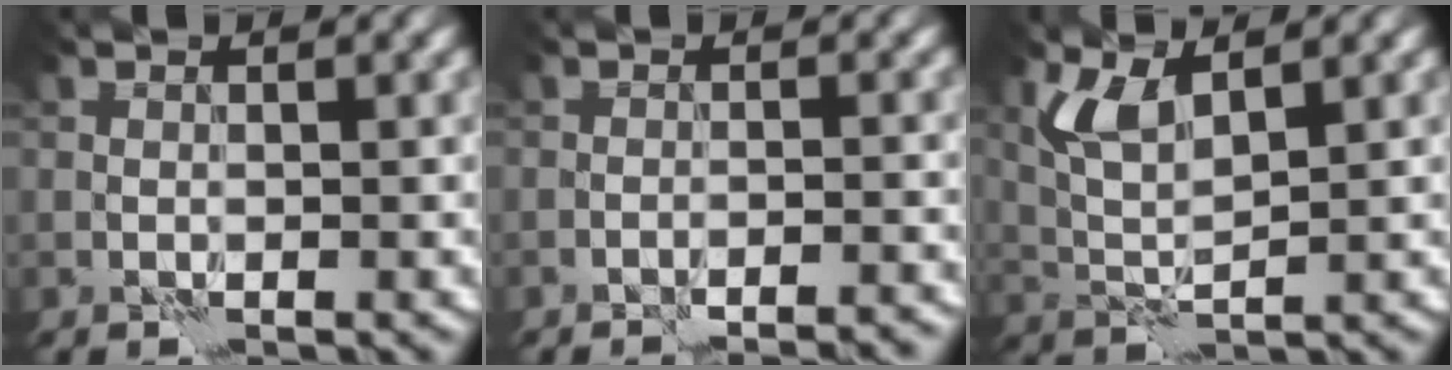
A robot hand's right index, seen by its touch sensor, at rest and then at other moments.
{"total": 4.0, "force": [-3.8, 0.3, 1.2], "torque": [-0.016, 0.016, -0.049]}
{"total": 3.9, "force": [2.1, 1.3, 3.0], "torque": [-0.076, -0.001, 0.044]}